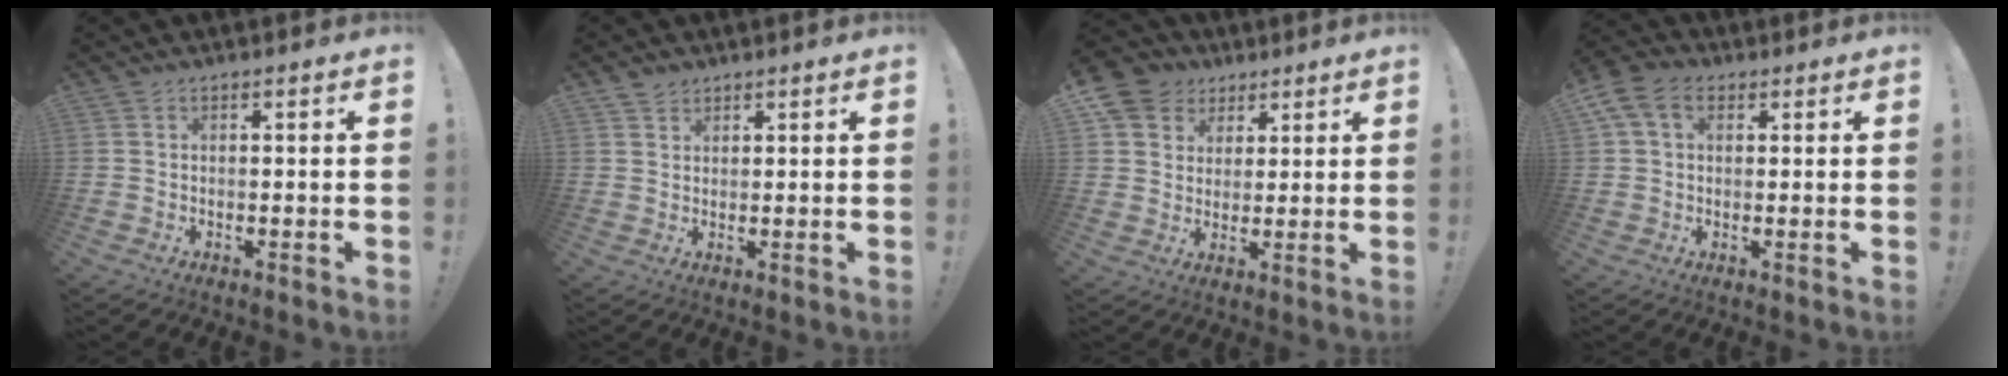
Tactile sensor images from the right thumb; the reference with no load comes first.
{"total": 2.5, "force": [2.0, 1.4, 0.3], "torque": [0.004, -0.012, 0.035]}
{"total": 9.2, "force": [4.3, 7.8, 2.3], "torque": [-0.030, -0.028, 0.089]}
{"total": 8.0, "force": [2.9, 5.5, 5.0], "torque": [-0.100, 0.007, 0.060]}